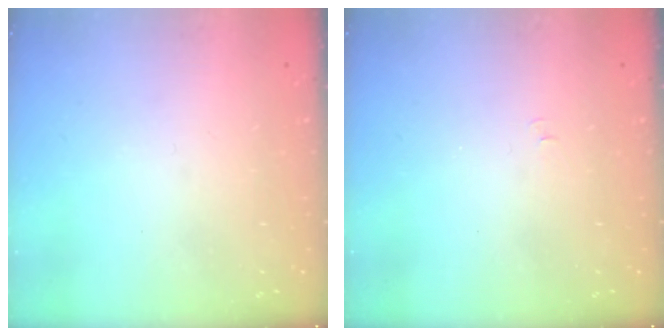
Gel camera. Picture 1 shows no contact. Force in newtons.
{"total": 3.8, "press": 3.7, "slide": 0.4}